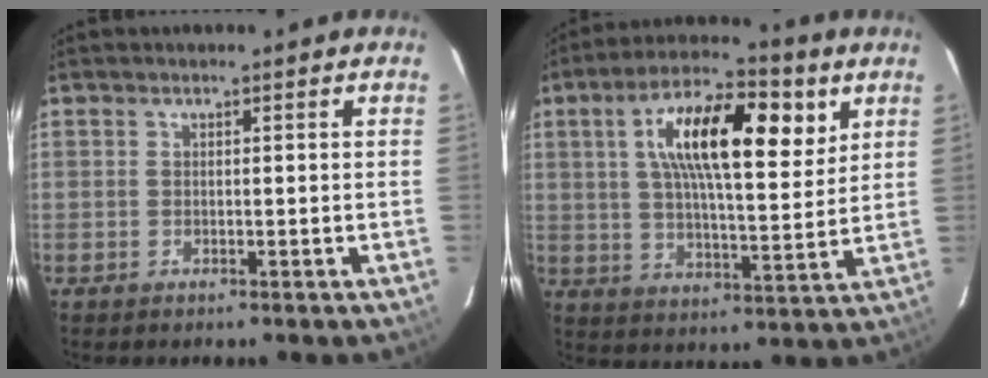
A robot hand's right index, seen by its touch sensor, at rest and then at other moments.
{"total": 18.2, "force": [7.0, 6.5, 15.5], "torque": [-0.262, 0.024, 0.107]}